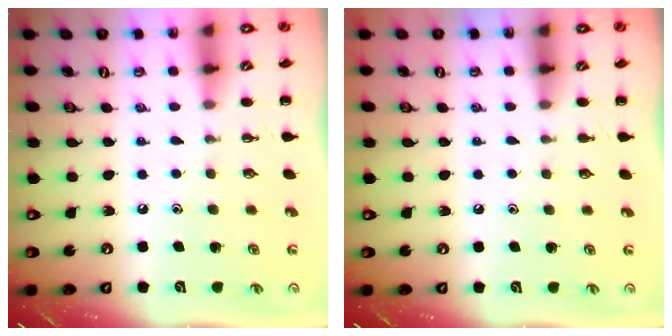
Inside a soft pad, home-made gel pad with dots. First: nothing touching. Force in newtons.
{"total": 0.9, "press": 0.9, "slide": 0.2}